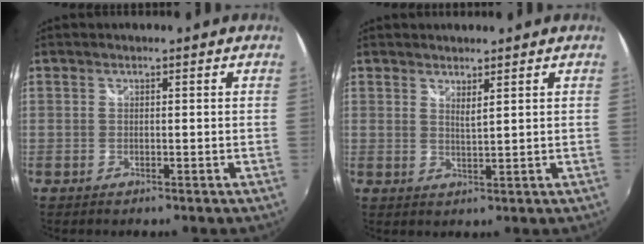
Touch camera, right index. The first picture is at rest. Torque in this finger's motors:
{"motor_torque": [-0.20, 0.00, -0.04, -0.01]}